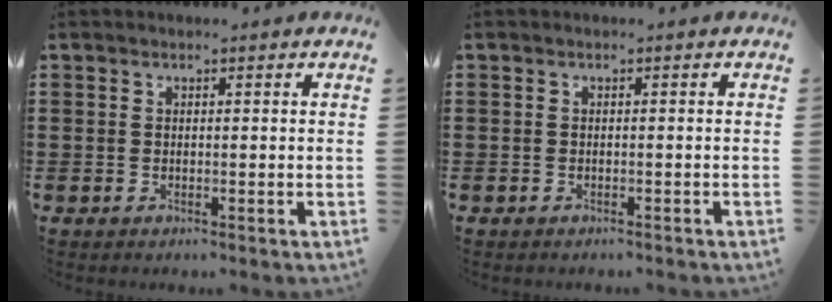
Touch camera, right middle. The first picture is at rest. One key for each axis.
{"total": 0.5, "fx": -0.5, "fy": 0.1, "fz": 0.1, "tx": -0.002, "ty": -0.001, "tz": -0.010}